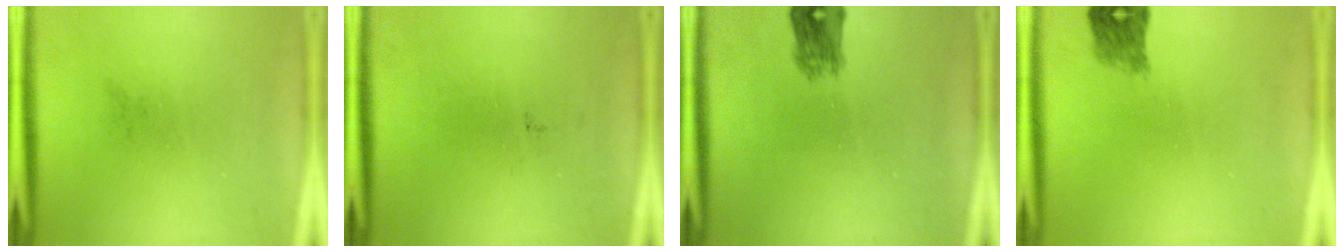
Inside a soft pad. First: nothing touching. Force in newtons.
{"total": 0.0}
{"total": 3.4}
{"total": 2.7}